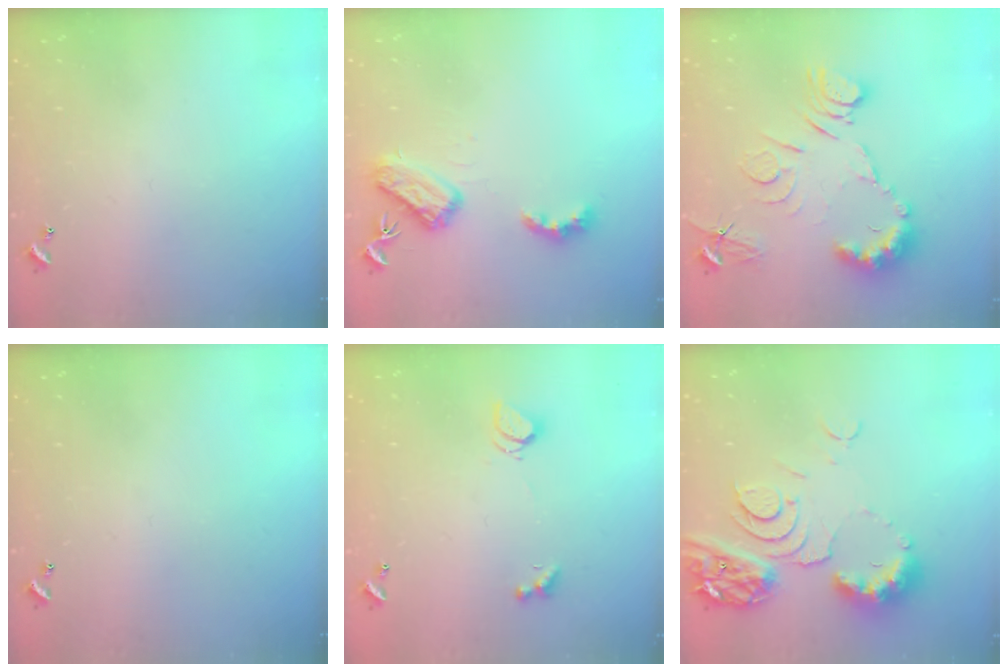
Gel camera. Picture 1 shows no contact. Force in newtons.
{"total": 6.0, "press": 6.0, "slide": 0.1}
{"total": 11.6, "press": 11.6, "slide": 0.5}
{"total": 0.0}
{"total": 2.5, "press": 2.5, "slide": 0.6}
{"total": 11.1, "press": 11.0, "slide": 1.3}